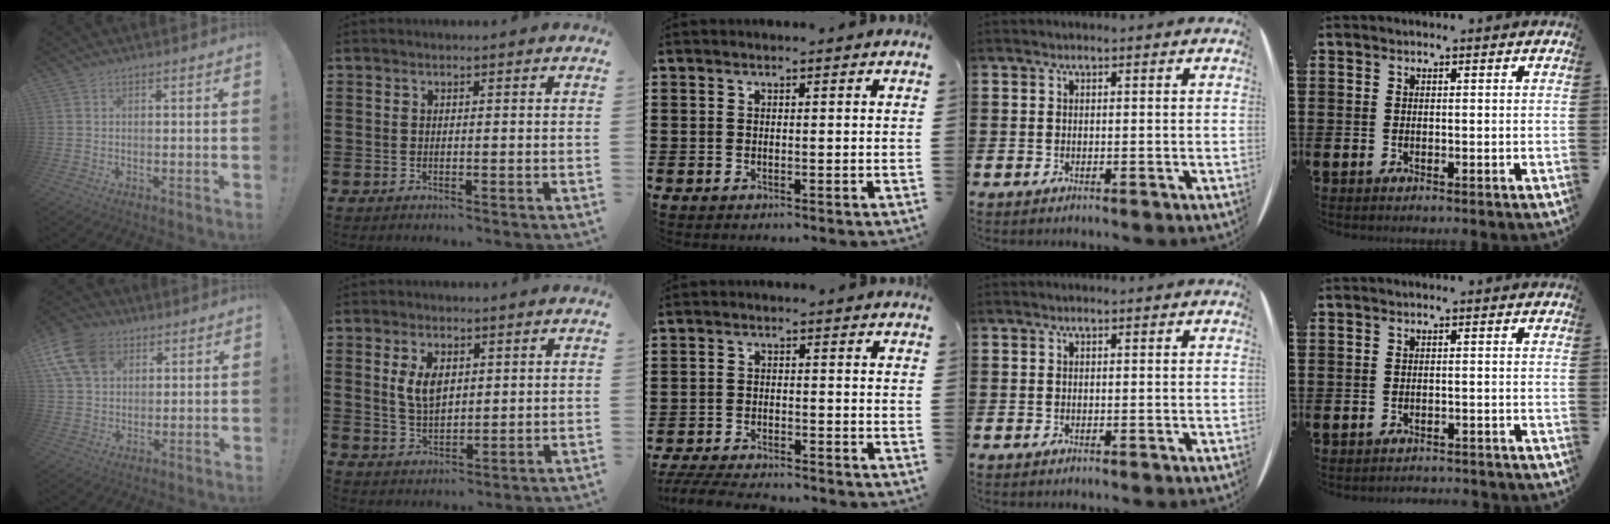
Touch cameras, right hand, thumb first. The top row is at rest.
{"thumb": {"total": 13.2, "force": [5.8, 9.5, 7.1], "torque": [-0.136, -0.019, 0.116]}, "index": {"total": 5.0, "force": [1.4, 2.7, 3.9], "torque": [-0.076, 0.005, 0.023]}, "middle": {"total": 4.5, "force": [-4.4, 0.5, 1.0], "torque": [-0.028, -0.004, -0.092]}, "little": {"total": 0.7, "force": [-0.7, 0.1, -0.1], "torque": [-0.003, 0.003, -0.015]}}